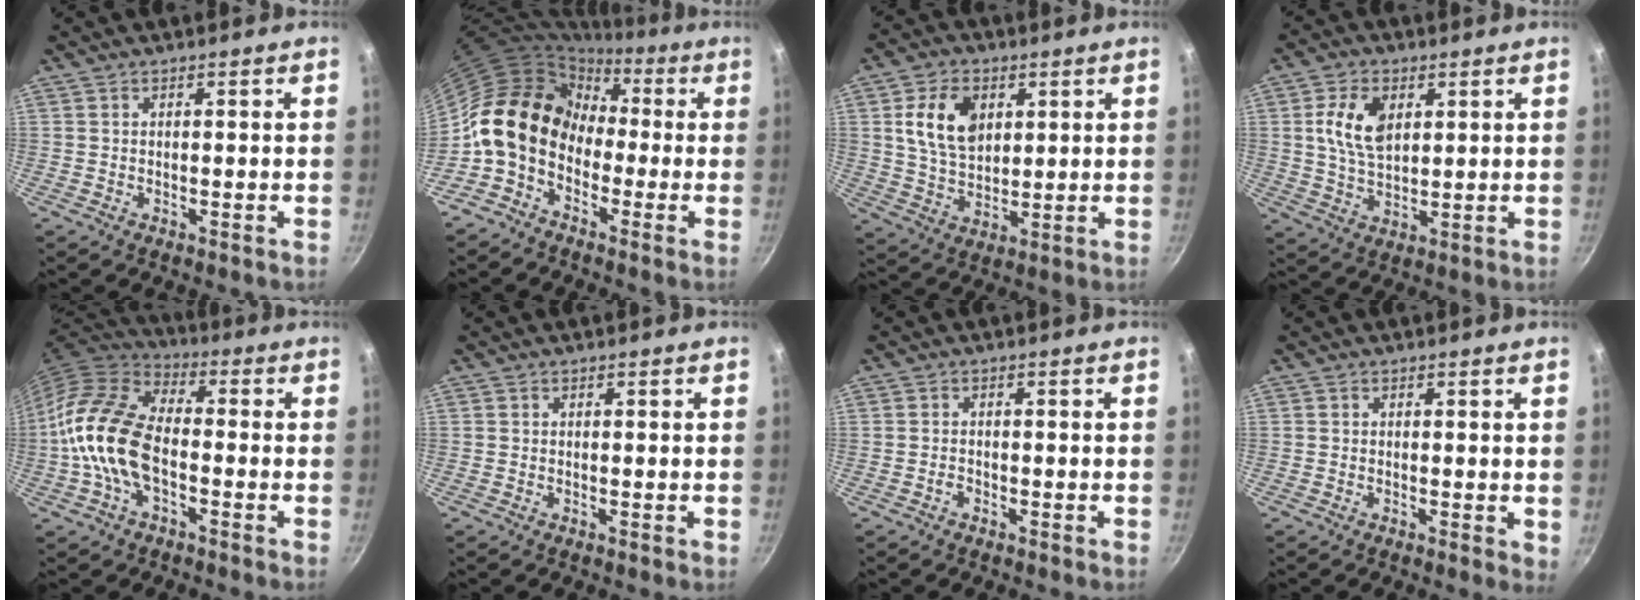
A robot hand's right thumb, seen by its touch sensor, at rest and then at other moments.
{"total": 13.3, "force": [-1.3, 10.4, 8.3], "torque": [-0.106, 0.041, -0.047]}
{"total": 11.3, "force": [3.4, 7.8, 7.4], "torque": [-0.114, -0.012, 0.065]}
{"total": 9.4, "force": [2.7, 5.9, 6.8], "torque": [-0.115, -0.010, 0.051]}
{"total": 14.7, "force": [-2.9, 8.5, 11.7], "torque": [-0.208, 0.037, -0.073]}
{"total": 0.0}
{"total": 0.9, "force": [-0.7, 0.5, 0.4], "torque": [-0.010, 0.005, -0.016]}
{"total": 1.7, "force": [0.1, 0.8, 1.5], "torque": [-0.019, -0.005, -0.001]}